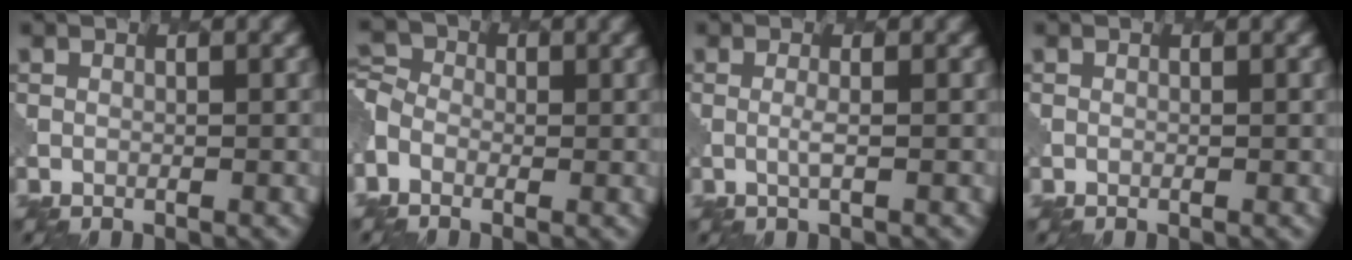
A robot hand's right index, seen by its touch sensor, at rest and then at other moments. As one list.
[{"total": 3.1, "force": [-1.3, 2.3, 1.6], "torque": [-0.033, 0.003, -0.033]}, {"total": 1.1, "force": [0.2, 0.1, 1.0], "torque": [-0.018, 0.002, -0.001]}, {"total": 0.0}]